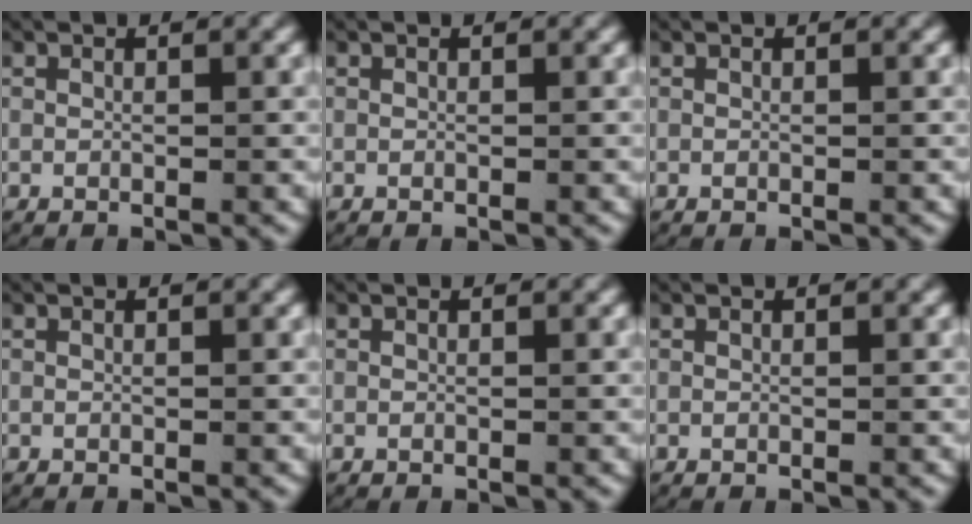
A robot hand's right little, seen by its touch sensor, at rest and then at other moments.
{"total": 0.0}
{"total": 0.0}
{"total": 0.0}
{"total": 0.0}
{"total": 0.0}